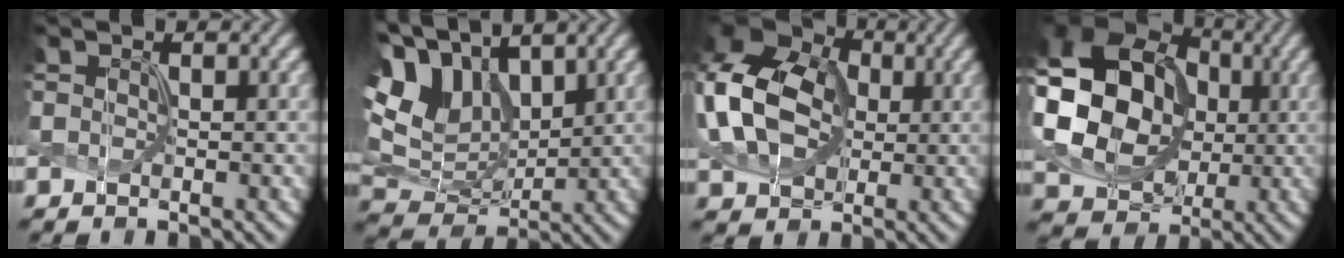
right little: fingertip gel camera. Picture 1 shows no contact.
{"total": 9.5, "force": [4.3, 5.9, 6.0], "torque": [-0.158, 0.009, 0.082]}
{"total": 14.3, "force": [1.9, 11.2, 8.8], "torque": [-0.211, 0.018, 0.032]}
{"total": 14.0, "force": [0.6, 11.5, 8.1], "torque": [-0.194, 0.008, 0.001]}